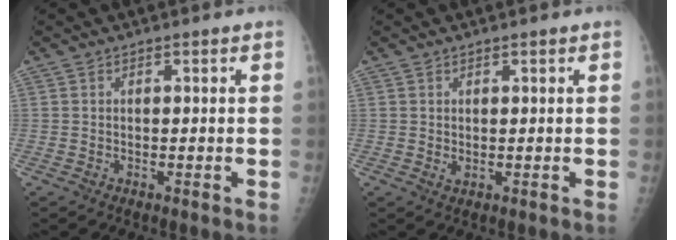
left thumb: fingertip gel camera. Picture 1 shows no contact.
{"total": 1.2, "force": [0.5, 0.6, 0.9], "torque": [-0.015, -0.005, 0.012]}